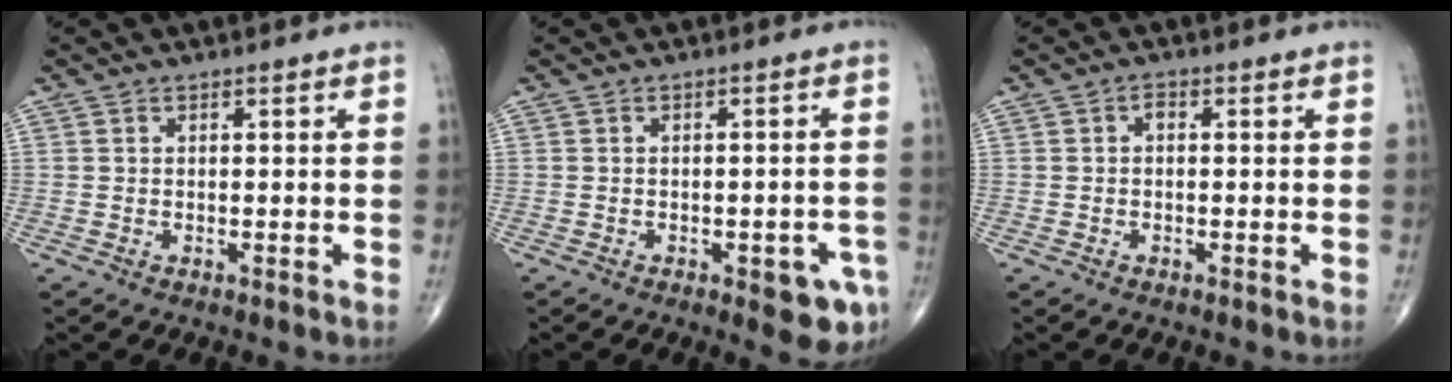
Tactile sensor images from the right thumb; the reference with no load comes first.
{"total": 7.2, "force": [-3.1, 2.7, 5.8], "torque": [-0.055, 0.010, -0.031]}
{"total": 1.1, "force": [0.0, 0.7, 0.8], "torque": [-0.009, 0.004, -0.007]}